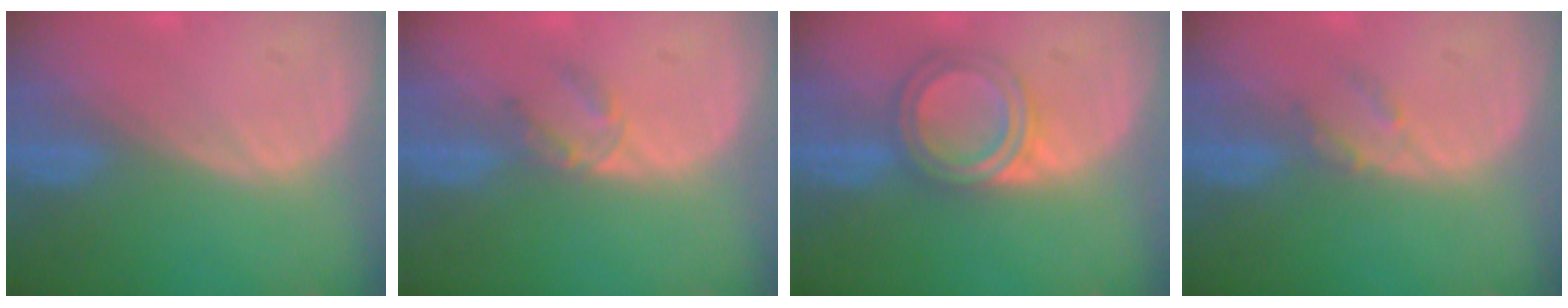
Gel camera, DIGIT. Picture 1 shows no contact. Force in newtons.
{"total": 2.7, "press": 2.5, "slide": 1.0}
{"total": 5.2, "press": 5.2, "slide": 0.1}
{"total": 1.9, "press": 1.9, "slide": 0.1}